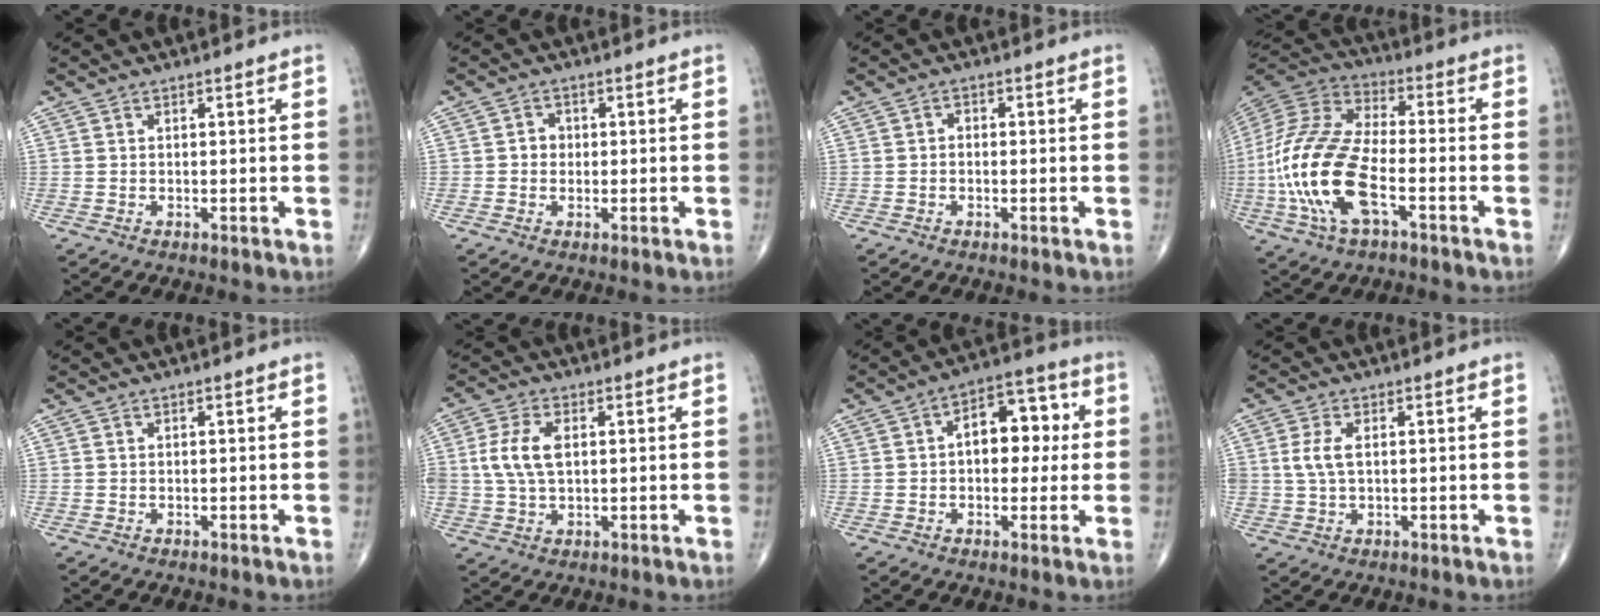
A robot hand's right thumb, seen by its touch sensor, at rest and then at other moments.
{"total": 2.3, "force": [-0.1, 2.1, 0.9], "torque": [0.002, 0.007, -0.005]}
{"total": 1.1, "force": [-0.3, 0.9, 0.6], "torque": [-0.001, 0.006, -0.010]}
{"total": 20.8, "force": [-5.7, 9.3, 17.7], "torque": [-0.393, 0.018, -0.107]}
{"total": 0.0}
{"total": 7.3, "force": [1.0, 4.2, 5.9], "torque": [-0.129, 0.005, 0.021]}
{"total": 10.4, "force": [1.2, 6.5, 8.1], "torque": [-0.079, 0.027, 0.009]}
{"total": 3.8, "force": [0.6, 2.0, 3.2], "torque": [-0.078, 0.004, 0.014]}